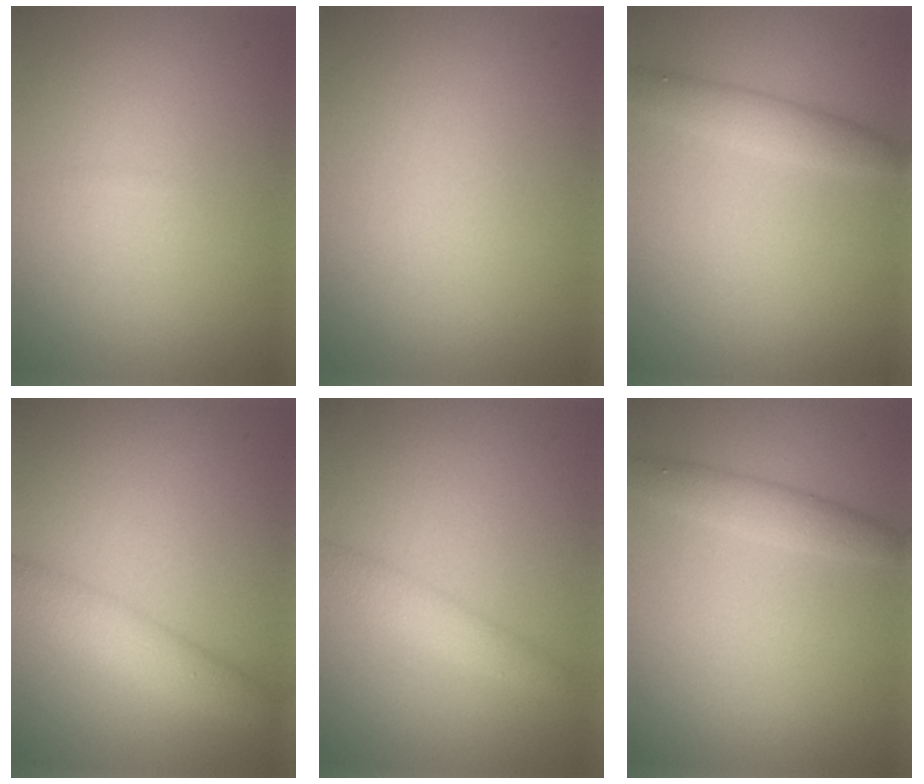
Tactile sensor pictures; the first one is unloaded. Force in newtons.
{"total": 0.0}
{"total": 2.4, "press": 2.4, "slide": 0.1}
{"total": 3.6, "press": 3.6, "slide": 0.1}
{"total": 2.1, "press": 2.1, "slide": 0.1}
{"total": 2.3, "press": 2.3, "slide": 0.1}